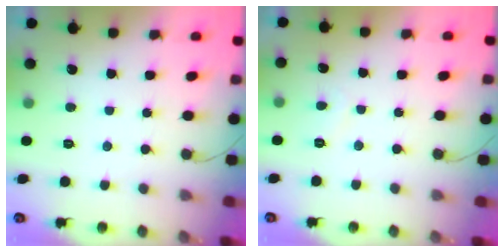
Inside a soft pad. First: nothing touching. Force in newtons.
{"total": 3.4, "press": 3.4, "slide": 0.4}